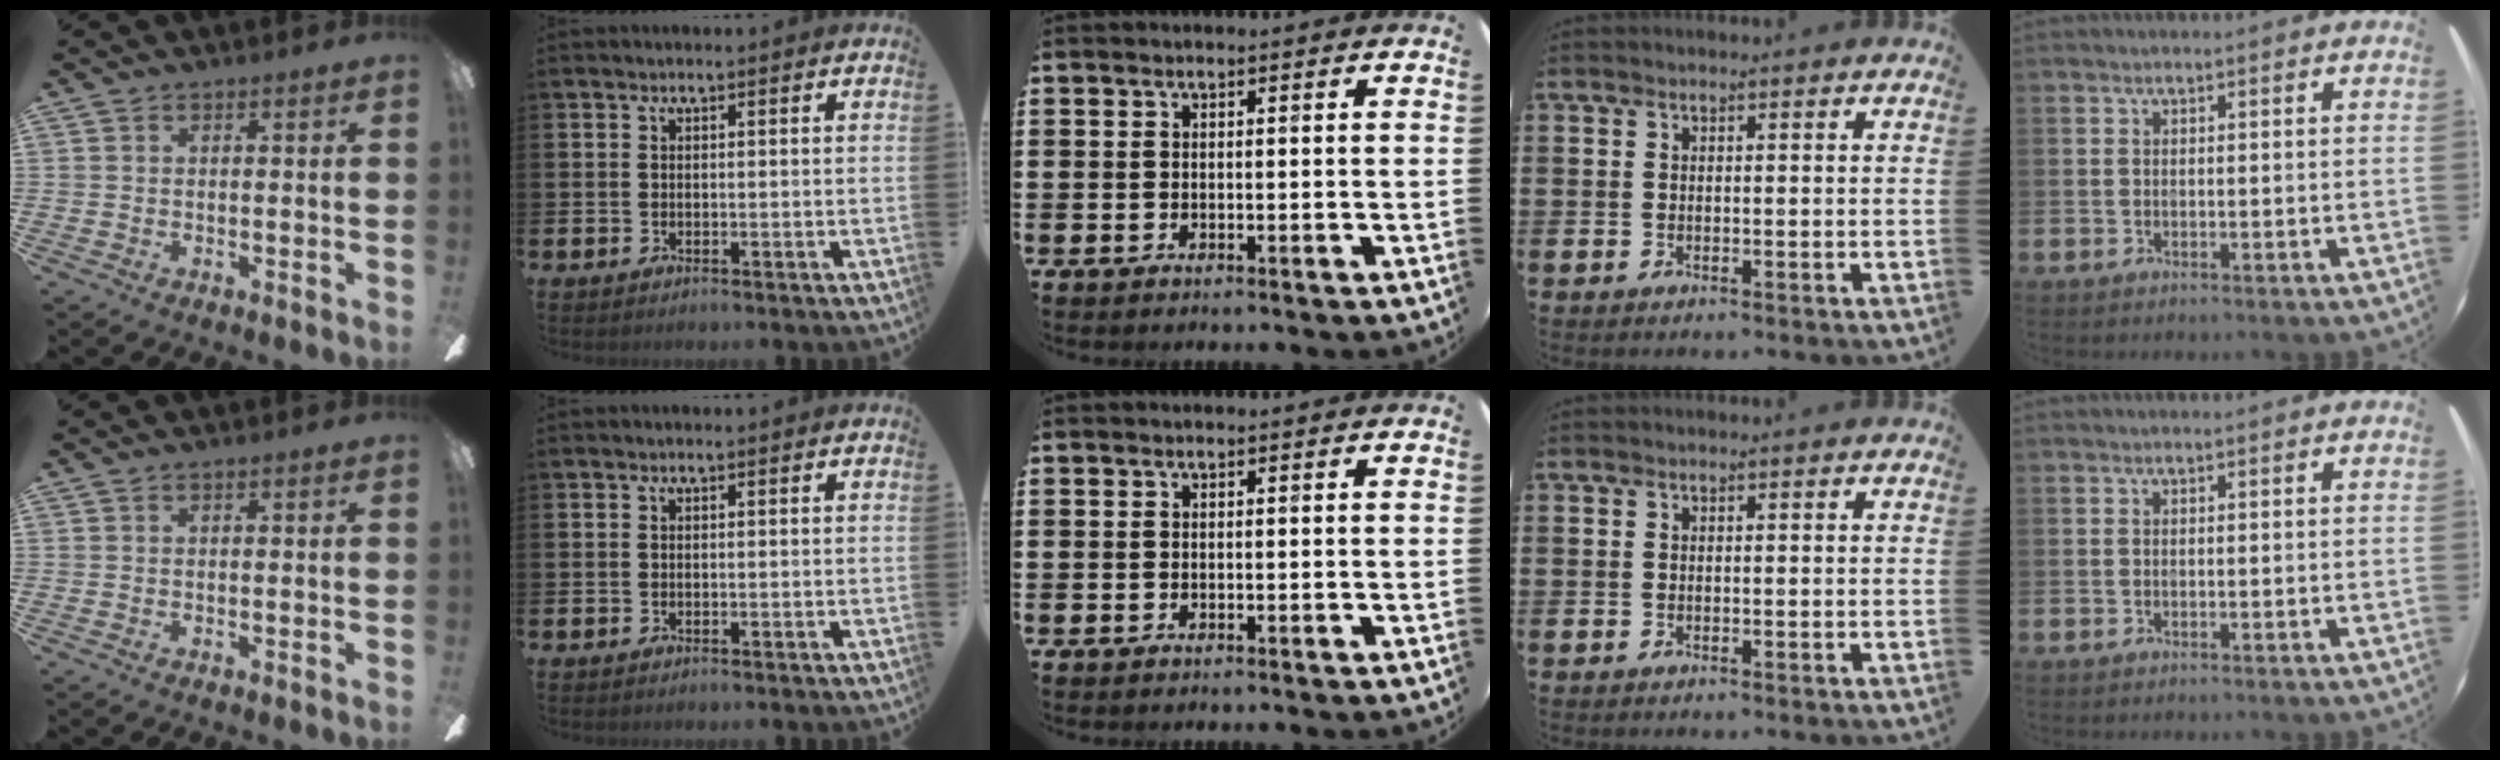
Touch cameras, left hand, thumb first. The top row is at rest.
{}